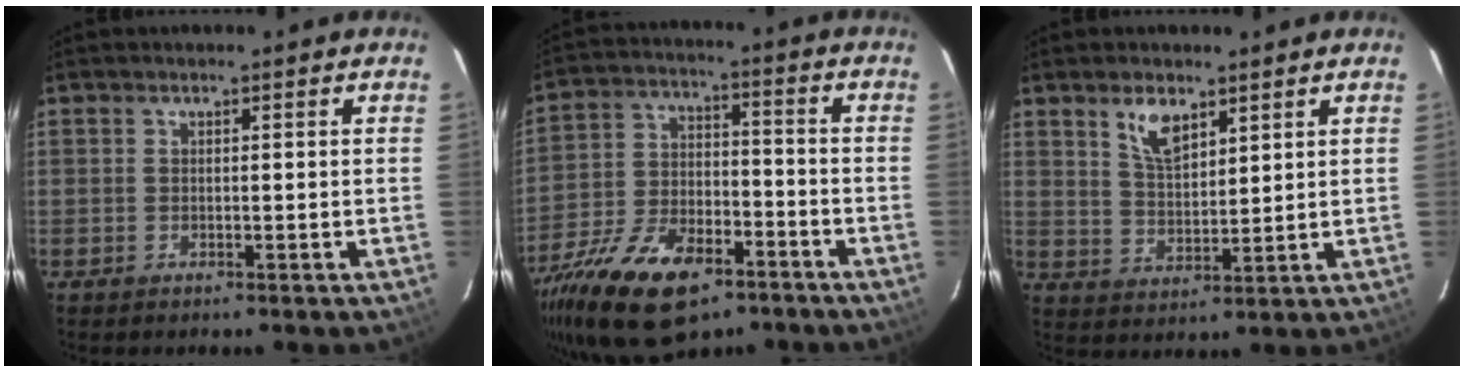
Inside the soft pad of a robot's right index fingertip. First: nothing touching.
{"total": 20.4, "force": [-12.4, 10.0, 12.7], "torque": [-0.265, -0.025, -0.207]}
{"total": 6.3, "force": [3.9, 2.8, 4.1], "torque": [-0.073, 0.003, 0.079]}